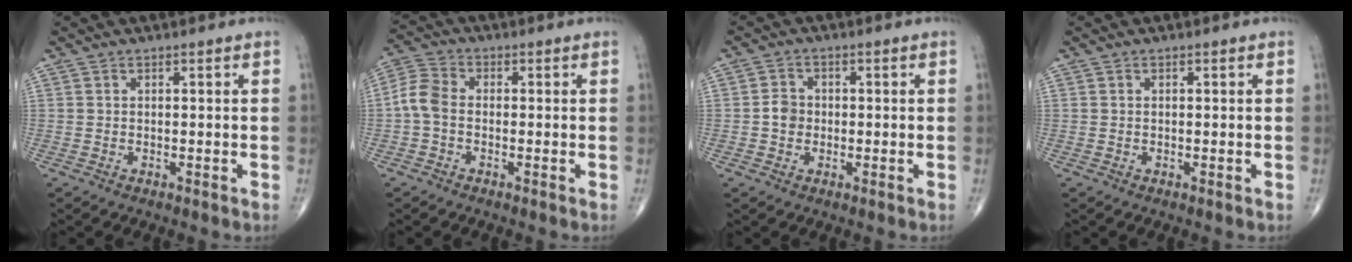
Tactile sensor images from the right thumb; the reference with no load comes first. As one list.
[{"total": 5.3, "force": [-0.8, 3.6, 3.9], "torque": [-0.078, 0.014, -0.029]}, {"total": 3.2, "force": [-0.4, 2.8, 1.5], "torque": [-0.016, 0.008, -0.013]}, {"total": 0.0}]